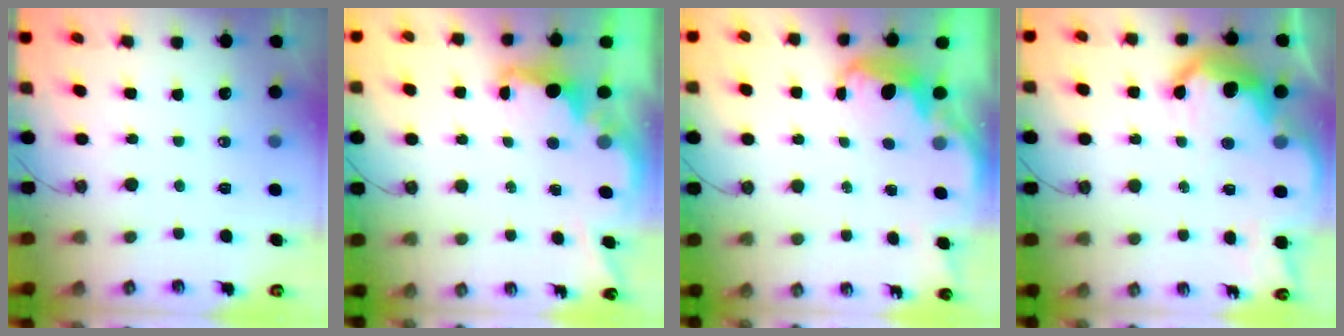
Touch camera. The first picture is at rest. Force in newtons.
{"total": 3.0, "press": 2.9, "slide": 0.5}
{"total": 2.6, "press": 2.5, "slide": 0.6}
{"total": 13.0, "press": 12.9, "slide": 1.2}